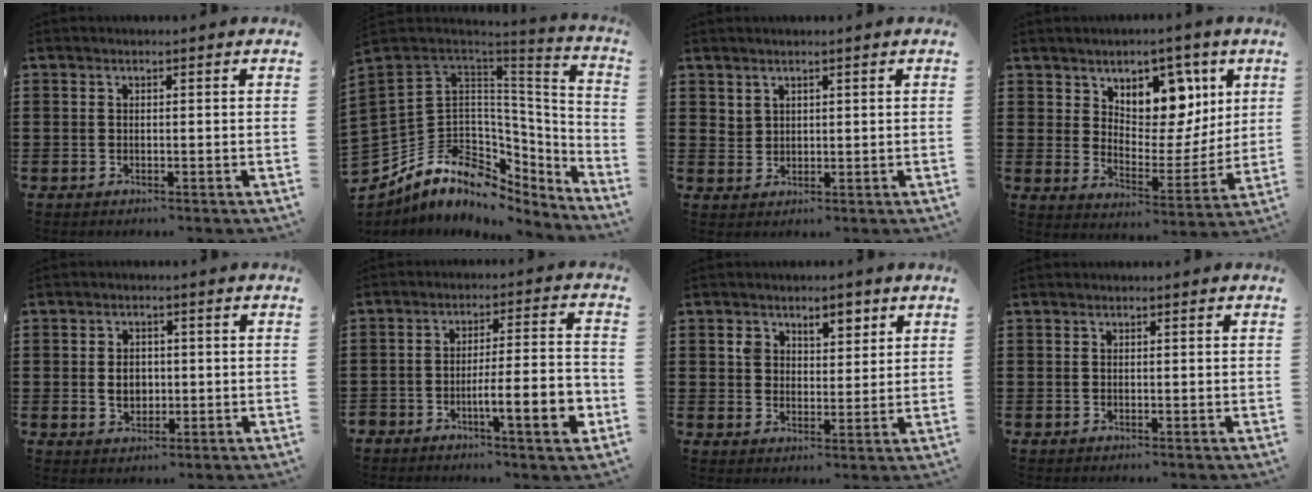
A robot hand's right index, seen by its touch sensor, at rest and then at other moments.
{"total": 12.1, "force": [-3.2, 9.5, 6.7], "torque": [-0.176, -0.009, -0.053]}
{"total": 2.1, "force": [1.8, 1.0, 0.3], "torque": [-0.009, 0.001, 0.037]}
{"total": 7.5, "force": [5.2, 5.0, 1.8], "torque": [-0.045, -0.042, 0.091]}
{"total": 3.5, "force": [0.0, 2.5, 2.4], "torque": [-0.045, 0.001, -0.003]}
{"total": 8.4, "force": [-3.9, 1.6, 7.3], "torque": [-0.102, -0.003, -0.068]}
{"total": 4.3, "force": [2.6, 3.2, 1.2], "torque": [-0.024, 0.010, 0.043]}
{"total": 0.0}